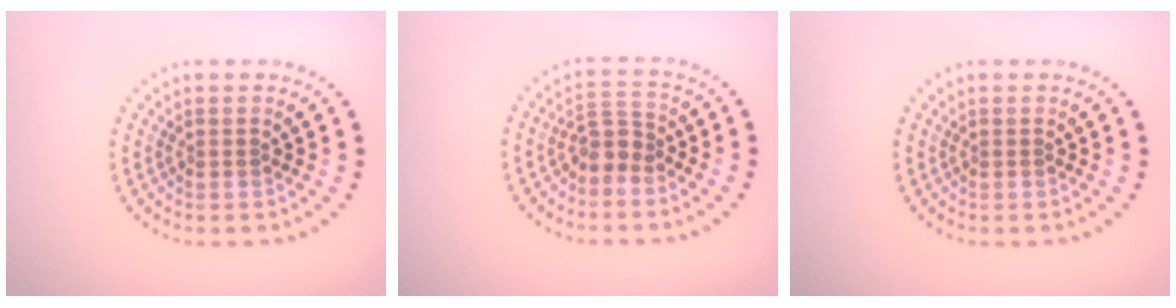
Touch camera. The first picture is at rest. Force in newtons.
{"total": 2.3, "press": 1.9, "slide": 1.3}
{"total": 0.0}